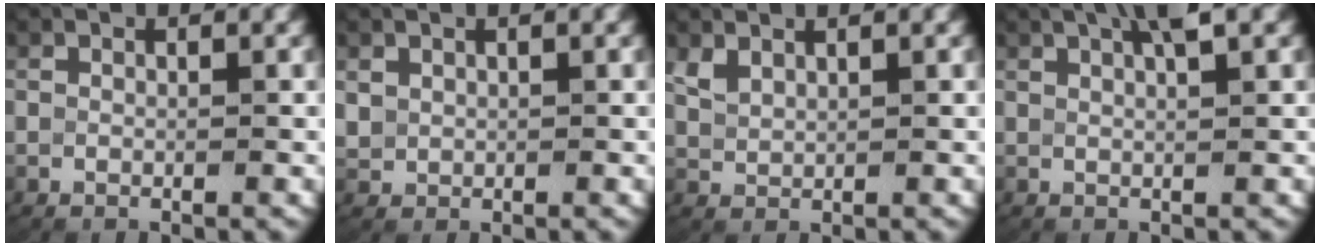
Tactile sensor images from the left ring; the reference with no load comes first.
{"total": 1.2, "force": [0.3, 1.1, 0.5], "torque": [-0.022, -0.001, 0.014]}
{"total": 1.6, "force": [0.9, 1.1, 0.8], "torque": [-0.029, -0.002, 0.030]}
{"total": 3.5, "force": [2.4, 0.6, 2.5], "torque": [-0.043, 0.011, 0.039]}